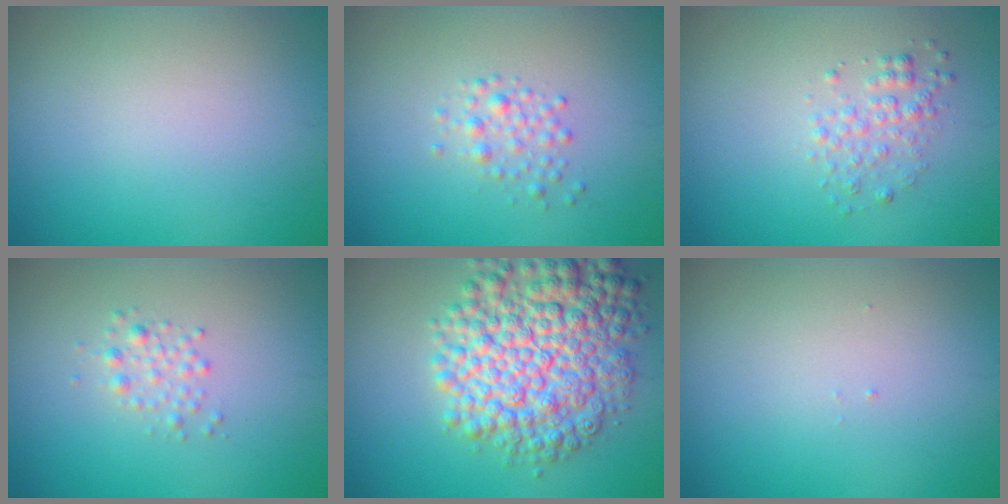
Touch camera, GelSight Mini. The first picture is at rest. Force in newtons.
{"total": 2.2, "press": 2.2, "slide": 0.1}
{"total": 1.8, "press": 1.8, "slide": 0.1}
{"total": 1.3, "press": 1.3, "slide": 0.0}
{"total": 9.9, "press": 9.9, "slide": 0.2}
{"total": 0.0}